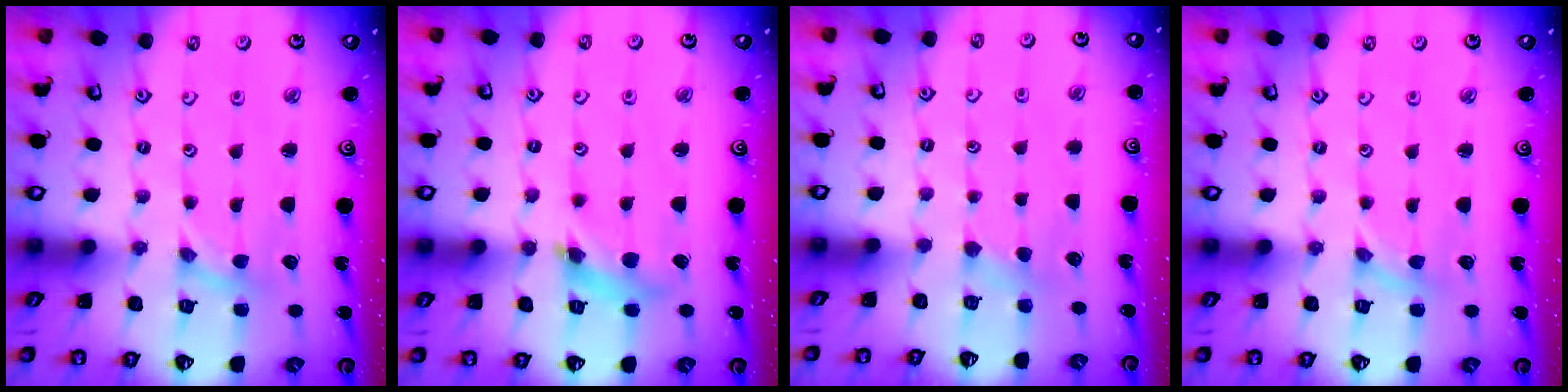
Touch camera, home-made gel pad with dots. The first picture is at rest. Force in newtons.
{"total": 8.5, "press": 8.4, "slide": 1.0}
{"total": 2.1, "press": 2.0, "slide": 0.4}
{"total": 0.0}